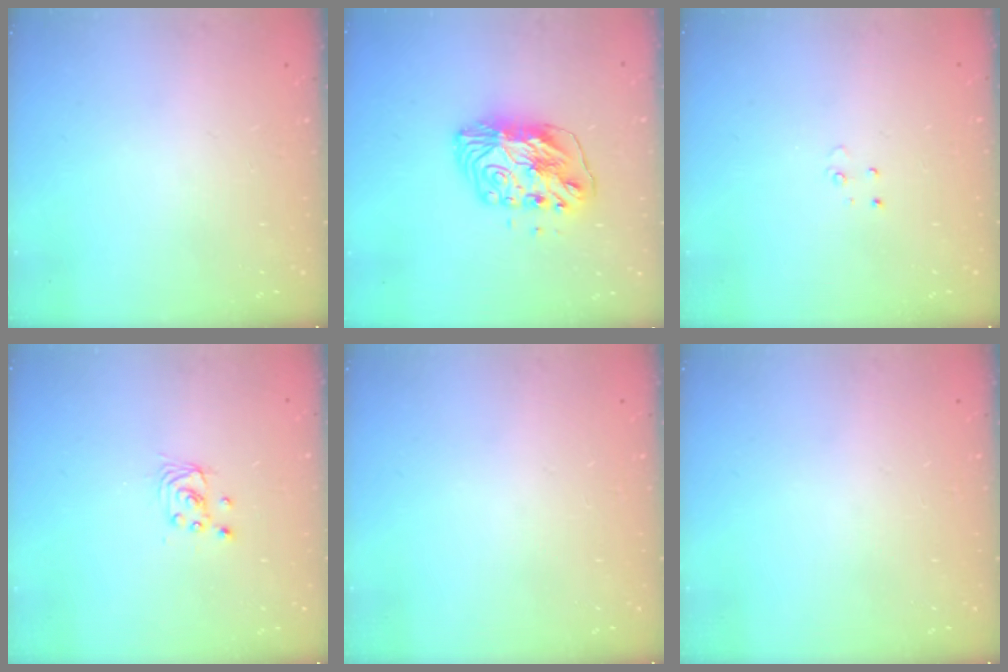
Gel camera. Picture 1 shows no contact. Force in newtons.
{"total": 10.8, "press": 10.8, "slide": 1.0}
{"total": 3.0, "press": 2.9, "slide": 0.3}
{"total": 2.5, "press": 2.5, "slide": 0.1}
{"total": 0.0}
{"total": 0.0}